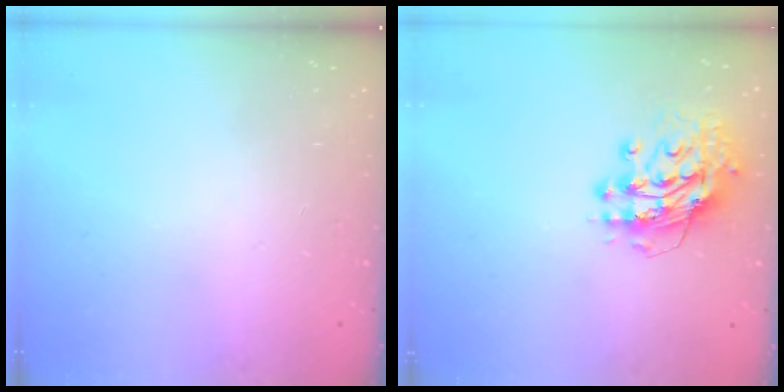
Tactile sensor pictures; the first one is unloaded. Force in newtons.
{"total": 12.9, "press": 12.8, "slide": 1.2}